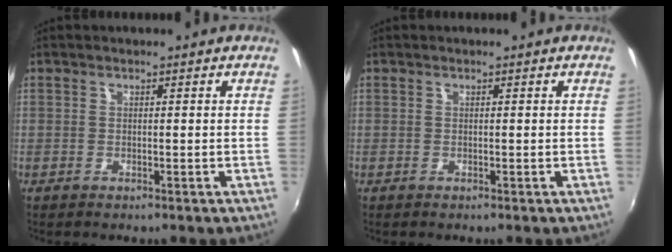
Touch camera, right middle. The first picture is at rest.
{"total": 0.0}